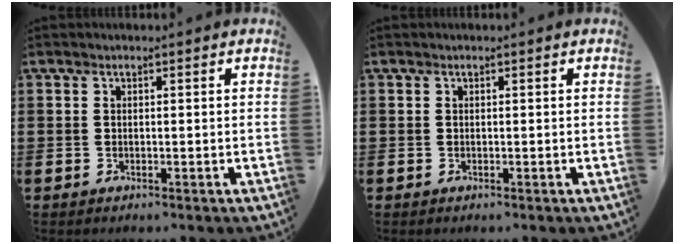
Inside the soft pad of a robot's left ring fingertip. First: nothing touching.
{"total": 0.0}